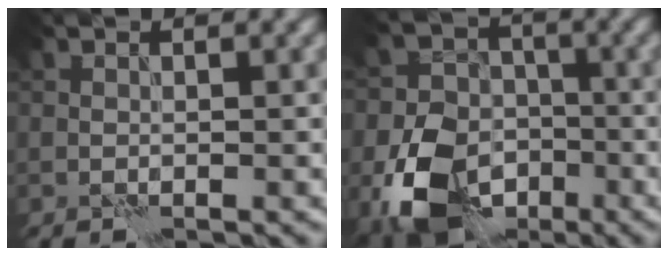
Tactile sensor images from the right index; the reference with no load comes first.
{"total": 10.4, "force": [-4.2, 7.5, 5.8], "torque": [-0.119, -0.019, -0.085]}